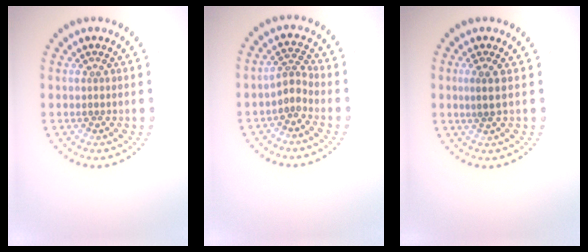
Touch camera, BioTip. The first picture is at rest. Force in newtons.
{"total": 1.8, "press": 1.3, "slide": 1.2}
{"total": 1.5, "press": 1.2, "slide": 0.9}